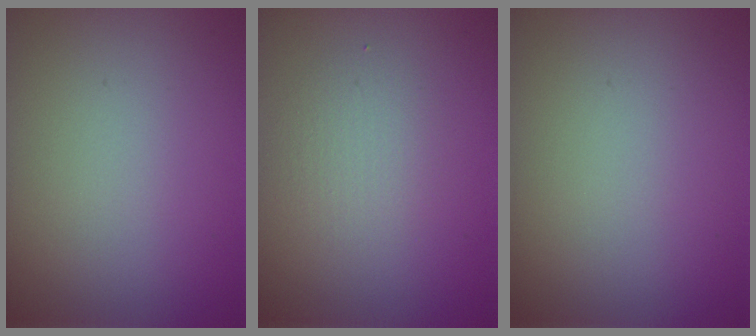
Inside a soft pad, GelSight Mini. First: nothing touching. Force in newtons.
{"total": 2.0, "press": 2.0, "slide": 0.1}
{"total": 0.0}